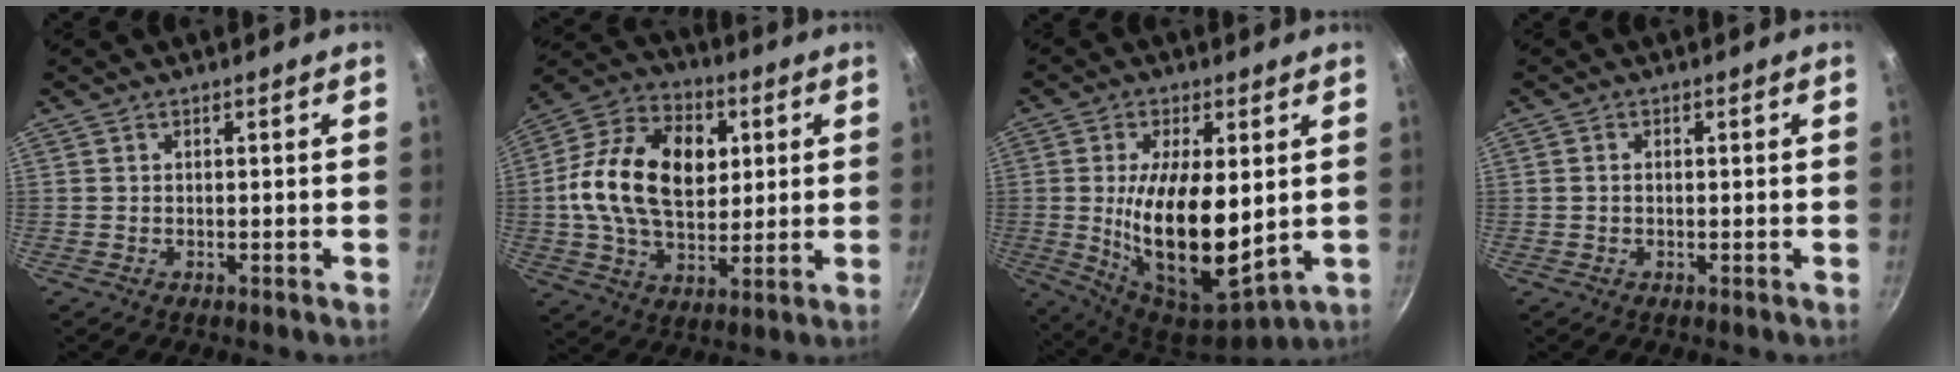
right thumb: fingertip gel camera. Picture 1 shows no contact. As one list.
[{"total": 20.3, "force": [3.1, 13.5, 14.8], "torque": [-0.234, 0.014, 0.040]}, {"total": 19.2, "force": [0.3, 8.4, 17.3], "torque": [-0.293, -0.023, 0.019]}, {"total": 0.9, "force": [0.0, 0.7, 0.6], "torque": [-0.011, 0.004, -0.001]}]